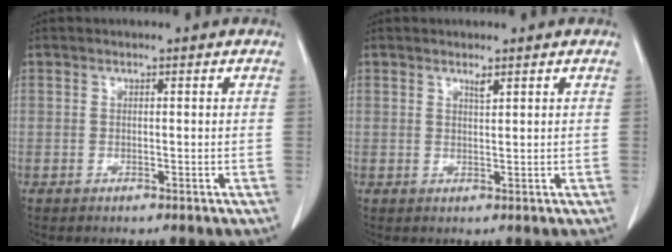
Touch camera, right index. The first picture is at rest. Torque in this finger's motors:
{"motor_torque": [-0.01, 0.02, 0.00, 0.00]}